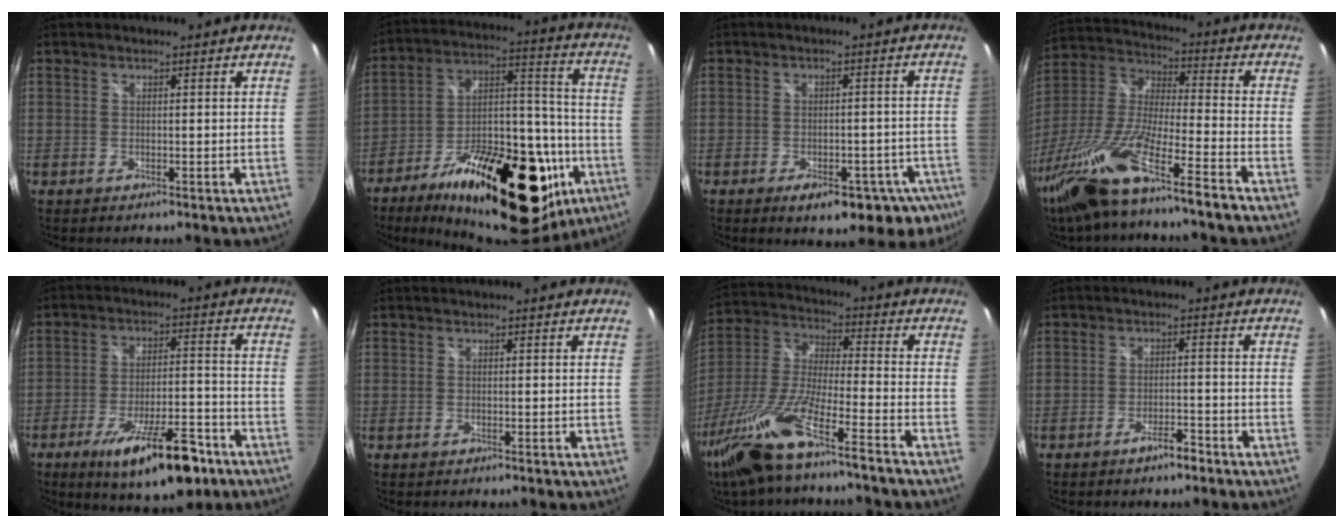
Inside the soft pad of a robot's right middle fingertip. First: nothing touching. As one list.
[{"total": 33.8, "force": [-17.0, 15.1, 25.0], "torque": [-0.369, 0.021, -0.245]}, {"total": 13.6, "force": [-8.5, 6.6, 8.2], "torque": [-0.122, -0.007, -0.095]}, {"total": 20.5, "force": [-14.6, 0.9, 14.4], "torque": [-0.292, -0.041, -0.274]}, {"total": 15.8, "force": [-9.8, 4.5, 11.6], "torque": [-0.196, -0.018, -0.146]}, {"total": 0.0}, {"total": 17.3, "force": [-12.0, 1.2, 12.4], "torque": [-0.267, -0.030, -0.233]}, {"total": 3.2, "force": [-2.5, 0.7, 1.9], "torque": [-0.042, 0.000, -0.039]}]